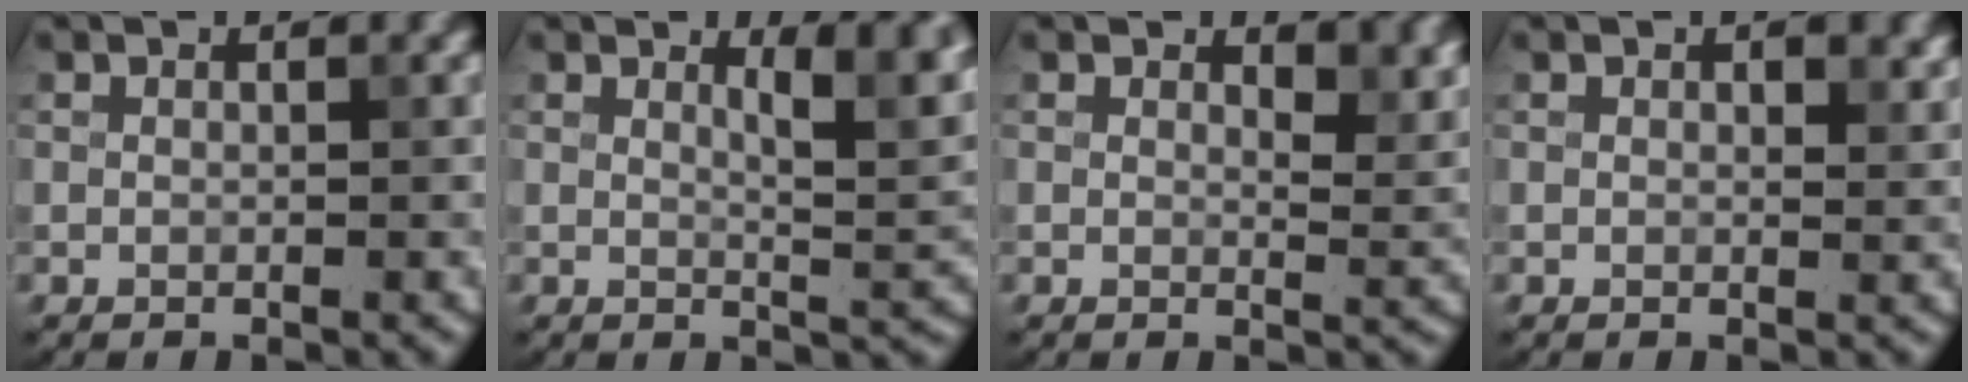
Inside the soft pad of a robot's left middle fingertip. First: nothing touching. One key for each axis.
{"total": 5.0, "fx": 2.5, "fy": 1.6, "fz": 4.0, "tx": -0.044, "ty": -0.005, "tz": 0.037}
{"total": 3.3, "fx": 2.1, "fy": 1.5, "fz": 2.0, "tx": -0.029, "ty": -0.009, "tz": 0.024}
{"total": 1.6, "fx": 0.7, "fy": 0.8, "fz": 1.2, "tx": -0.011, "ty": -0.004, "tz": 0.012}